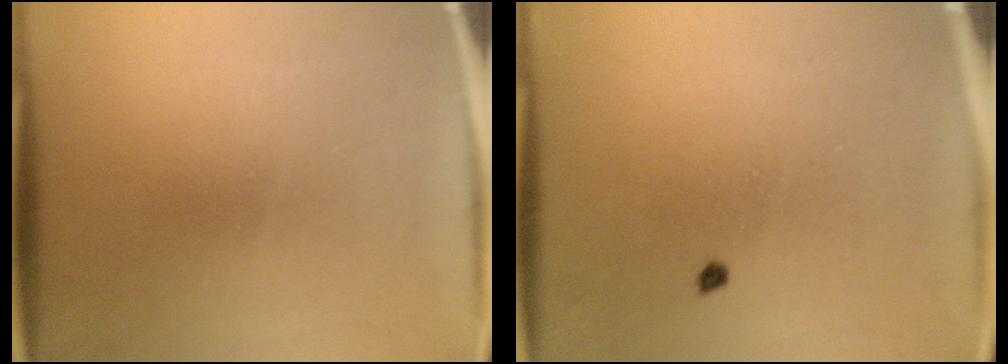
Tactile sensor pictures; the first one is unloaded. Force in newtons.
{"total": 0.6}